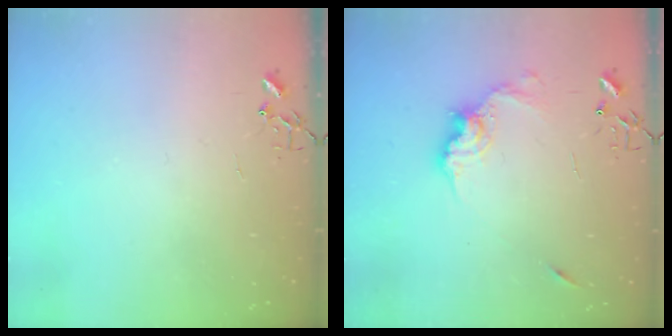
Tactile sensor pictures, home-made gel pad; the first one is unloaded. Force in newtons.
{"total": 11.5, "press": 11.5, "slide": 0.8}